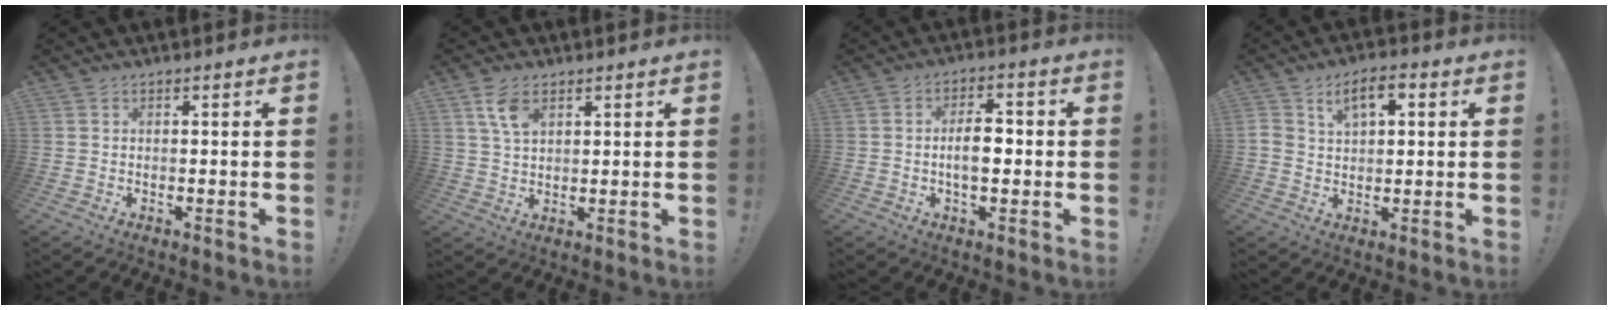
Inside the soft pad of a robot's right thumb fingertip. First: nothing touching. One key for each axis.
{"total": 6.4, "fx": 3.1, "fy": 3.4, "fz": 4.5, "tx": -0.079, "ty": -0.008, "tz": 0.058}
{"total": 7.1, "fx": -1.0, "fy": 3.9, "fz": 5.9, "tx": -0.100, "ty": 0.006, "tz": -0.025}
{"total": 7.4, "fx": 2.7, "fy": 4.2, "fz": 5.4, "tx": -0.083, "ty": 0.003, "tz": 0.047}